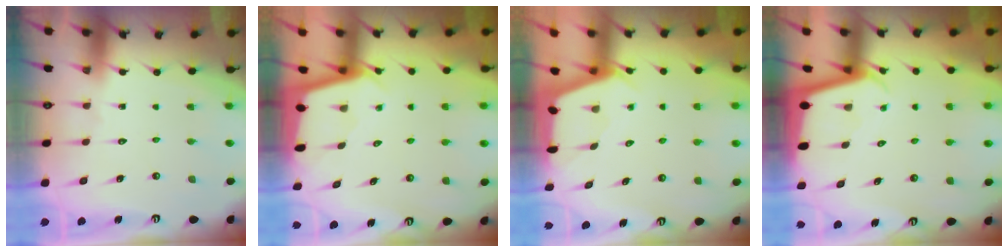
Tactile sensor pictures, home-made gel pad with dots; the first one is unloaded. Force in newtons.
{"total": 1.9, "press": 1.9, "slide": 0.1}
{"total": 2.0, "press": 2.0, "slide": 0.3}
{"total": 2.1, "press": 2.1, "slide": 0.1}